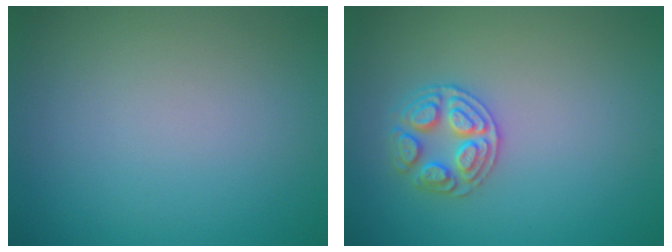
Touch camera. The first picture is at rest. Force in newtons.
{"total": 2.6, "press": 2.6, "slide": 0.2}